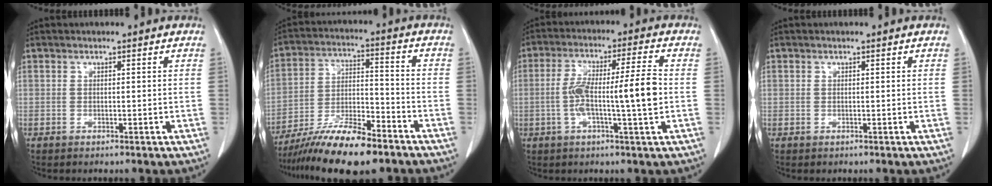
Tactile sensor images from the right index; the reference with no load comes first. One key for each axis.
{"total": 14.4, "fx": -10.9, "fy": 2.8, "fz": 8.9, "tx": -0.165, "ty": -0.010, "tz": -0.193}
{"total": 10.5, "fx": -1.2, "fy": 0.3, "fz": 10.4, "tx": -0.189, "ty": 0.017, "tz": -0.025}
{"total": 0.6, "fx": 0.0, "fy": 0.6, "fz": 0.0, "tx": 0.007, "ty": 0.005, "tz": -0.003}